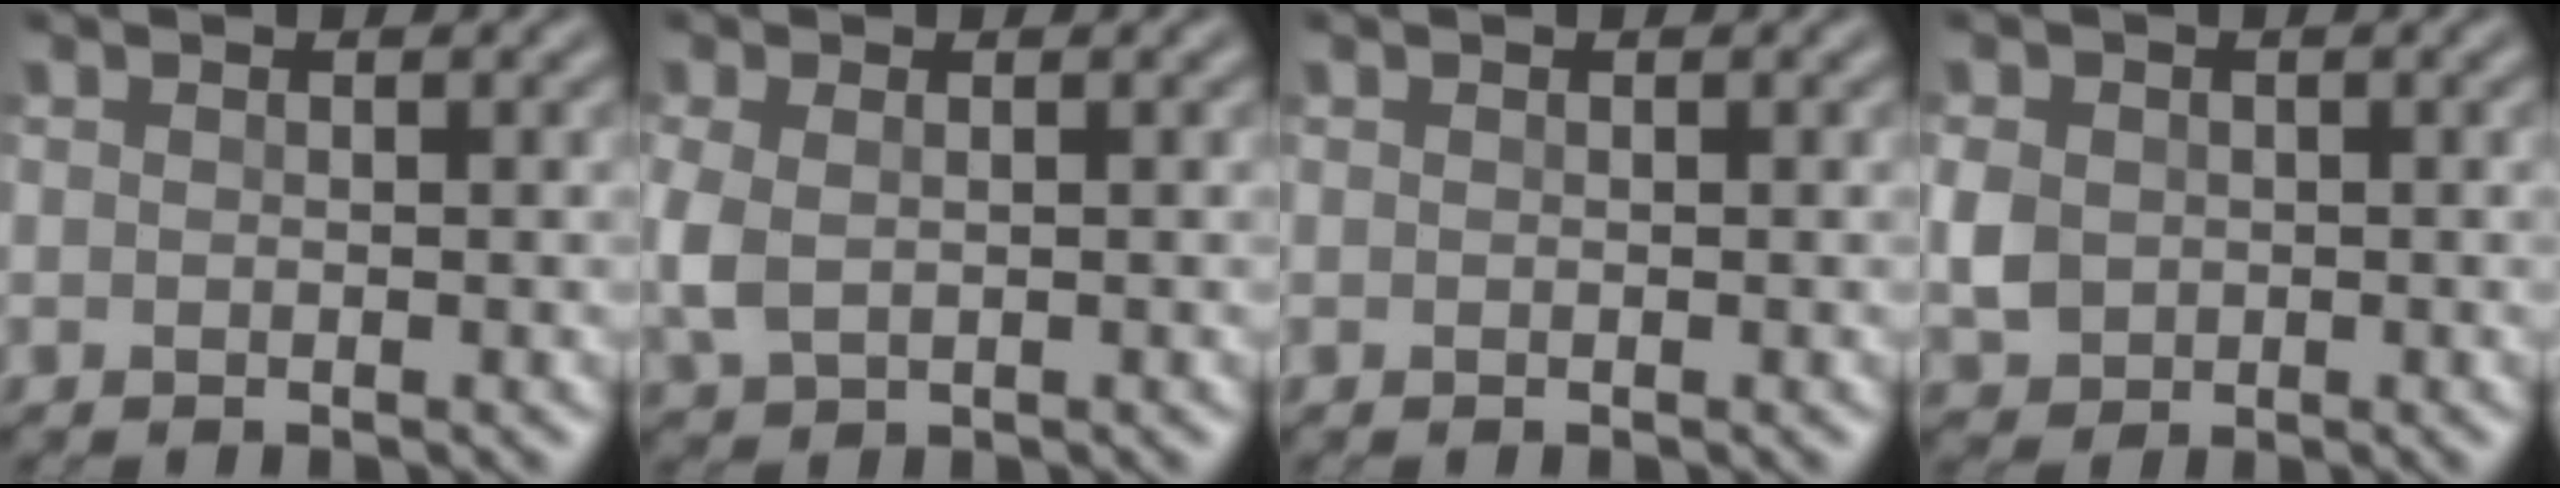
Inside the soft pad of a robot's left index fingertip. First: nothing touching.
{"total": 3.0, "force": [-0.4, 2.0, 2.2], "torque": [-0.059, -0.006, -0.003]}
{"total": 0.0}
{"total": 2.7, "force": [-0.4, 2.4, 1.3], "torque": [-0.032, 0.002, -0.009]}